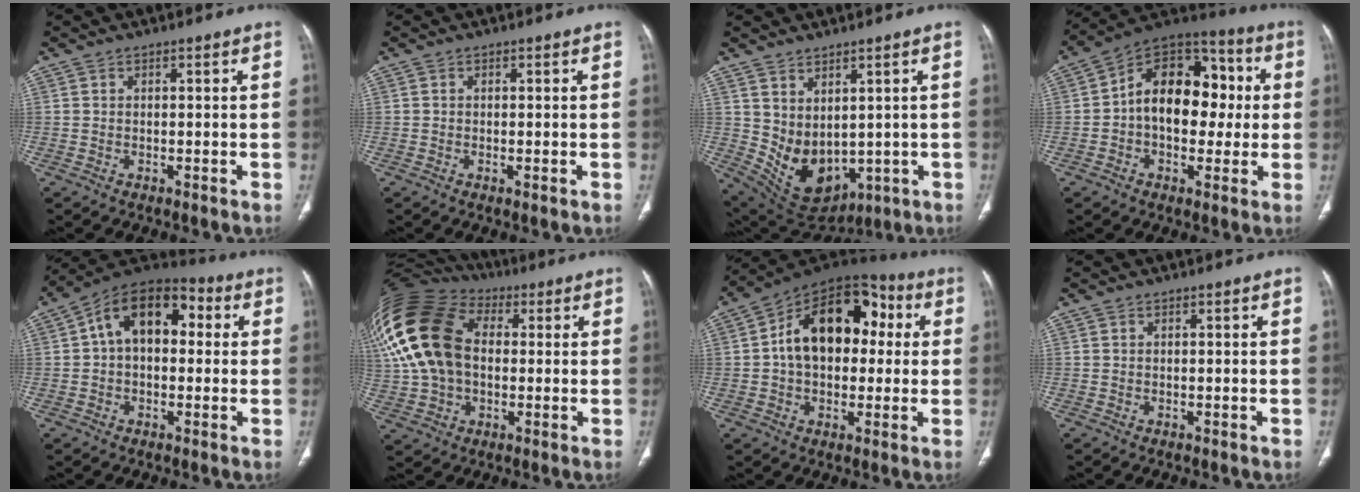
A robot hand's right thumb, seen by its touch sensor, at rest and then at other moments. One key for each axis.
{"total": 0.6, "fx": -0.2, "fy": 0.1, "fz": 0.6, "tx": -0.013, "ty": -0.003, "tz": -0.003}
{"total": 10.8, "fx": 1.8, "fy": 7.2, "fz": 7.8, "tx": -0.113, "ty": -0.025, "tz": 0.074}
{"total": 17.8, "fx": 0.7, "fy": 11.9, "fz": 13.3, "tx": -0.156, "ty": 0.041, "tz": 0.001}
{"total": 14.0, "fx": 2.3, "fy": 8.8, "fz": 10.7, "tx": -0.144, "ty": 0.040, "tz": 0.026}
{"total": 25.2, "fx": 3.7, "fy": 17.5, "fz": 17.7, "tx": -0.404, "ty": 0.041, "tz": 0.072}
{"total": 19.0, "fx": 2.4, "fy": 12.5, "fz": 14.1, "tx": -0.187, "ty": 0.039, "tz": 0.030}
{"total": 0.0}